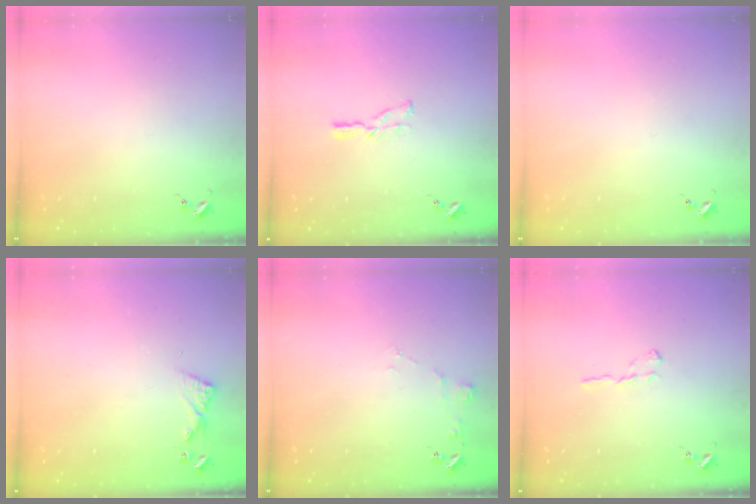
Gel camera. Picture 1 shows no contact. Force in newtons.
{"total": 6.2, "press": 6.2, "slide": 0.5}
{"total": 0.0}
{"total": 6.1, "press": 6.1, "slide": 0.6}
{"total": 4.0, "press": 3.9, "slide": 0.5}
{"total": 5.5, "press": 5.5, "slide": 0.6}